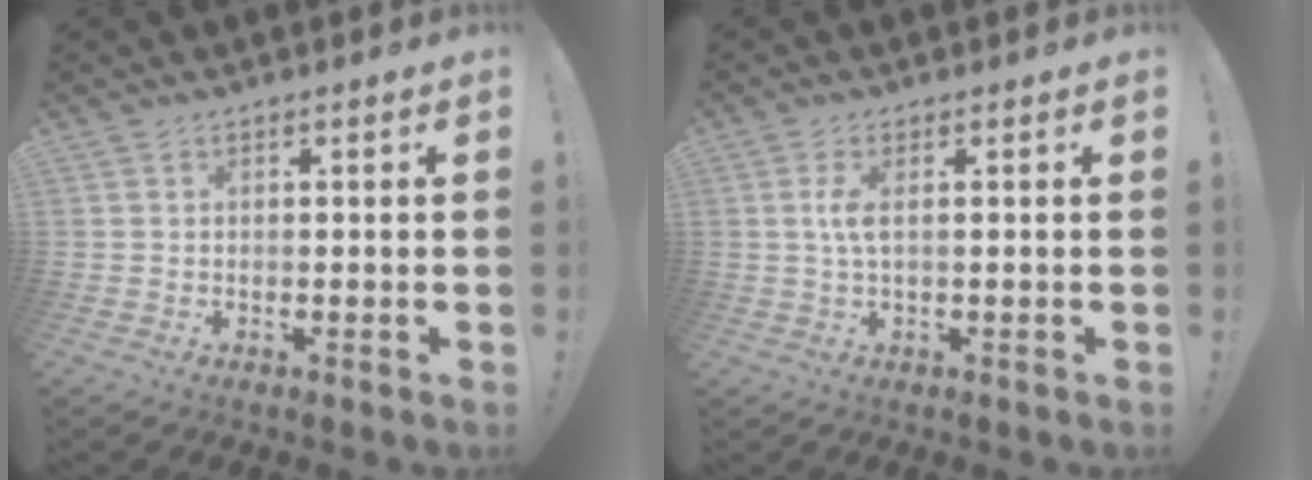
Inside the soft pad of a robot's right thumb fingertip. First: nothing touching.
{"total": 3.8, "force": [0.4, 1.1, 3.7], "torque": [-0.073, -0.002, 0.003]}